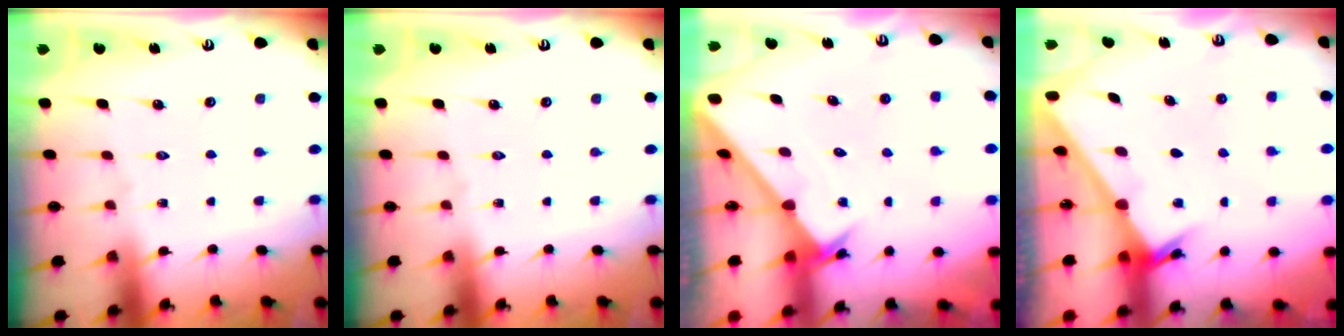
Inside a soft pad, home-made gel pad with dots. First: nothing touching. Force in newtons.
{"total": 0.0}
{"total": 2.5, "press": 2.5, "slide": 0.2}
{"total": 2.3, "press": 2.3, "slide": 0.3}